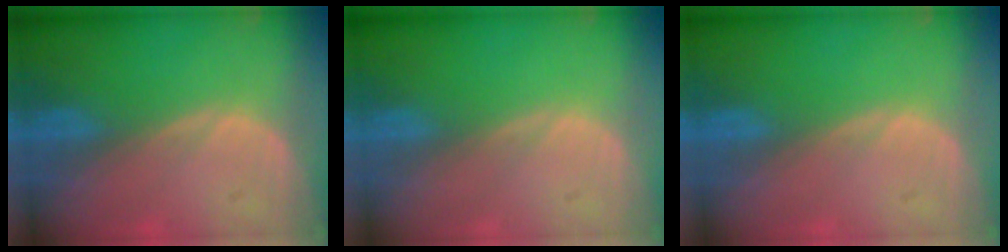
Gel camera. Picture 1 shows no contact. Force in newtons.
{"total": 0.0}
{"total": 0.0}